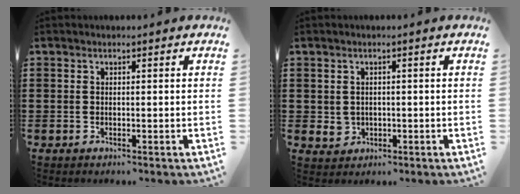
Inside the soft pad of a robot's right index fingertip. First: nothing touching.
{"total": 2.0, "force": [0.0, 1.9, 0.8], "torque": [-0.021, 0.007, -0.001]}